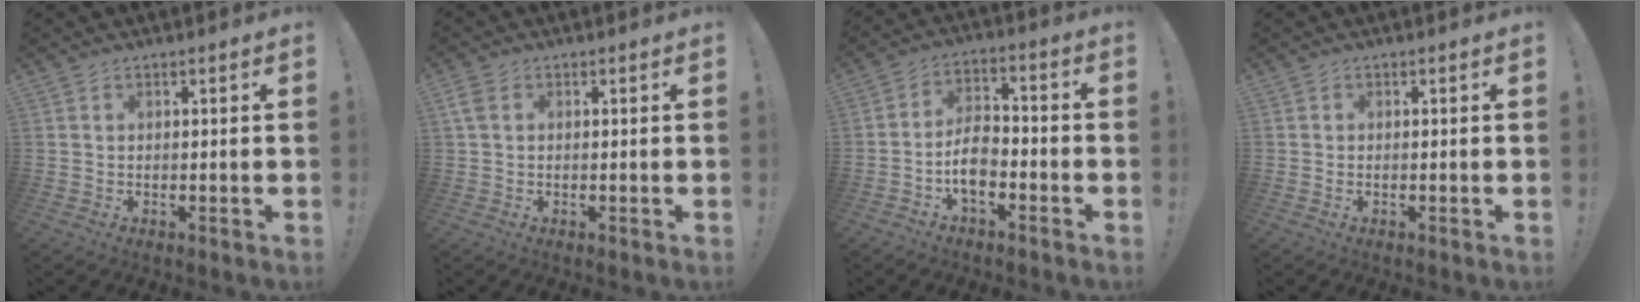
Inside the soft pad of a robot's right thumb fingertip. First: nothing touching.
{"total": 2.8, "force": [1.1, 1.7, 1.9], "torque": [-0.036, 0.004, 0.020]}
{"total": 8.3, "force": [-3.7, 4.9, 5.6], "torque": [-0.115, 0.020, -0.064]}
{"total": 0.0}